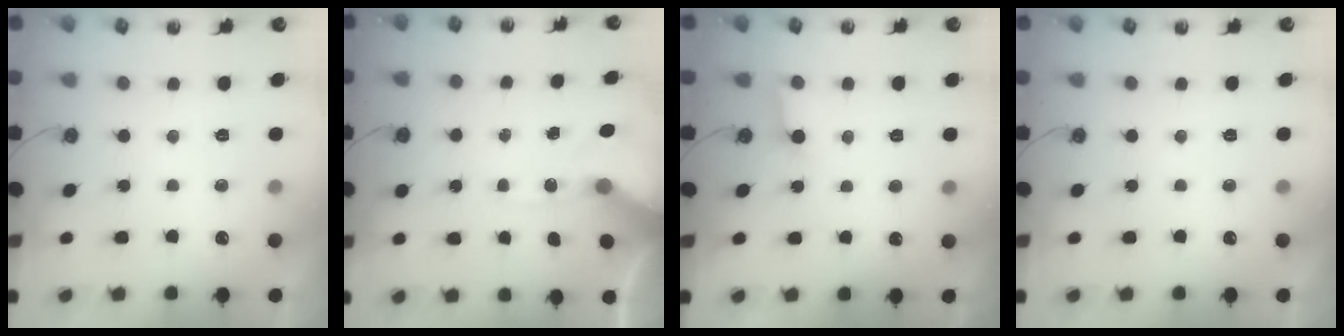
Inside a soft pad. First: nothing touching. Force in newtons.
{"total": 11.2, "press": 11.1, "slide": 1.7}
{"total": 4.6, "press": 4.6, "slide": 0.4}
{"total": 0.0}